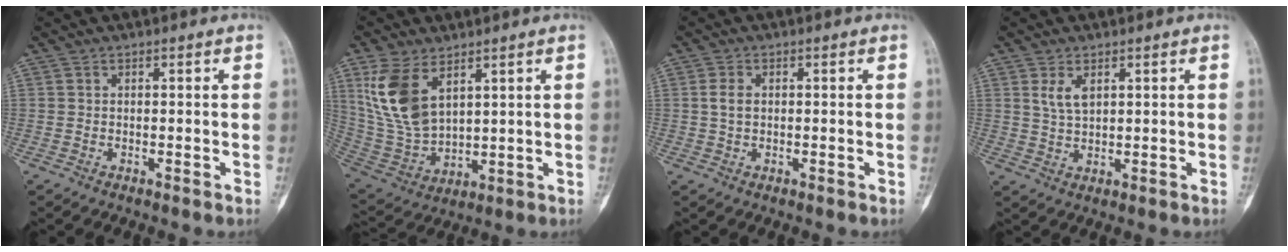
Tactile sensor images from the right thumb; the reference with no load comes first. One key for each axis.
{"total": 13.6, "fx": 6.1, "fy": 7.5, "fz": 9.5, "tx": -0.186, "ty": -0.024, "tz": 0.138}
{"total": 2.6, "fx": 0.3, "fy": 1.7, "fz": 1.9, "tx": -0.034, "ty": 0.002, "tz": 0.004}
{"total": 3.6, "fx": 1.7, "fy": 1.9, "fz": 2.6, "tx": -0.047, "ty": -0.007, "tz": 0.038}